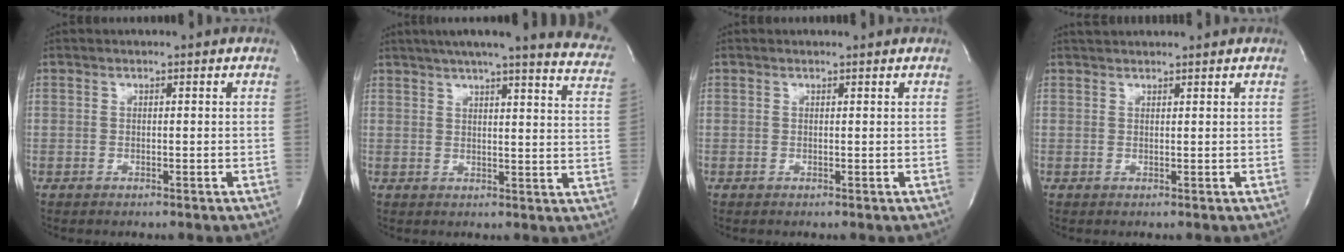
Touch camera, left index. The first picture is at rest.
{"total": 21.2, "force": [18.2, 1.3, 10.9], "torque": [-0.147, -0.040, 0.204]}
{"total": 0.8, "force": [0.8, 0.0, 0.0], "torque": [-0.008, 0.001, 0.011]}
{"total": 3.4, "force": [3.3, 0.3, 0.8], "torque": [-0.013, 0.029, 0.052]}